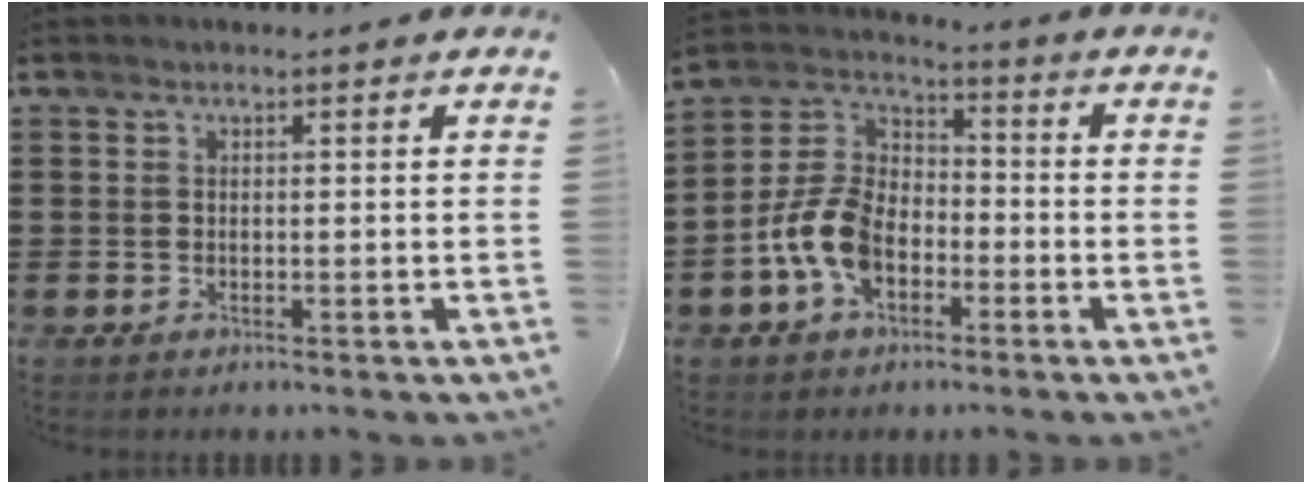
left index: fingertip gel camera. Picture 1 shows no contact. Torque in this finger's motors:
{"motor_torque": [1.58, 0.55, 0.99, 0.21]}